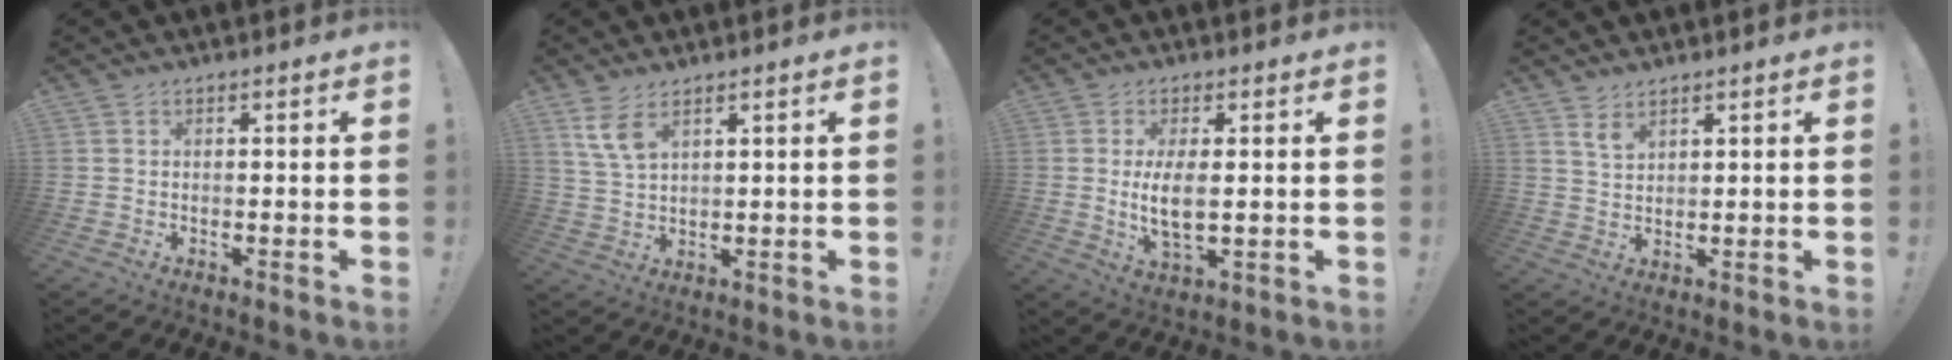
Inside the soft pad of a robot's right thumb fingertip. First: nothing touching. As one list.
[{"total": 6.8, "force": [4.1, 3.1, 4.4], "torque": [-0.076, -0.019, 0.079]}, {"total": 7.4, "force": [0.3, 2.9, 6.8], "torque": [-0.129, -0.020, 0.000]}, {"total": 3.8, "force": [2.8, 1.6, 2.0], "torque": [-0.031, -0.019, 0.050]}]